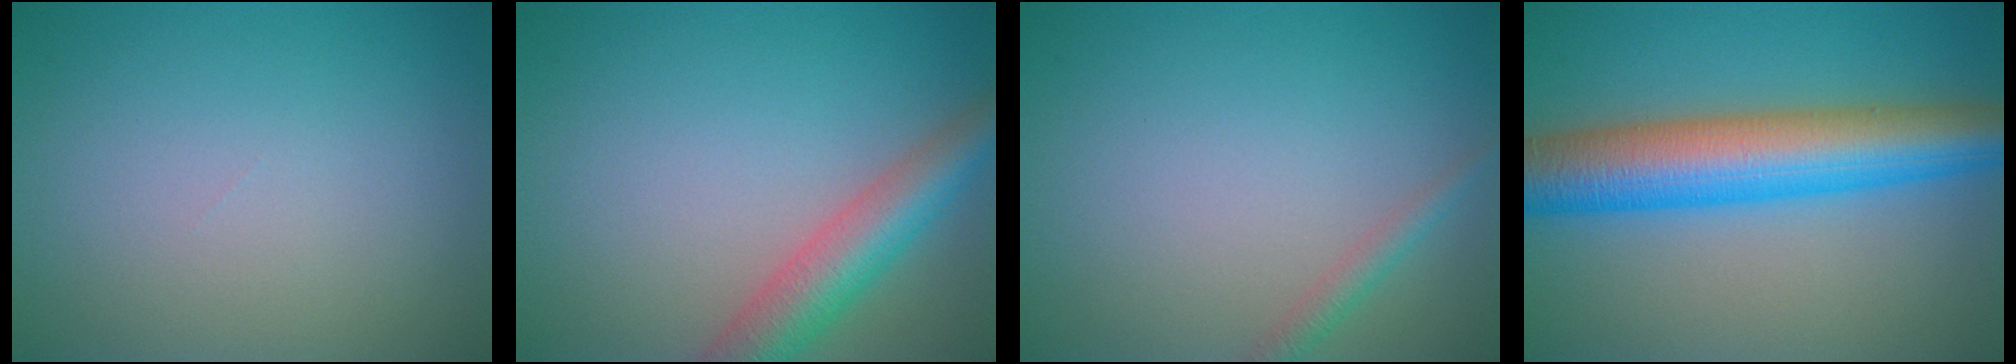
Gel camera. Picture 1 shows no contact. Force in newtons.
{"total": 5.3, "press": 5.3, "slide": 0.1}
{"total": 1.4, "press": 1.4, "slide": 0.1}
{"total": 10.0, "press": 10.0, "slide": 0.2}